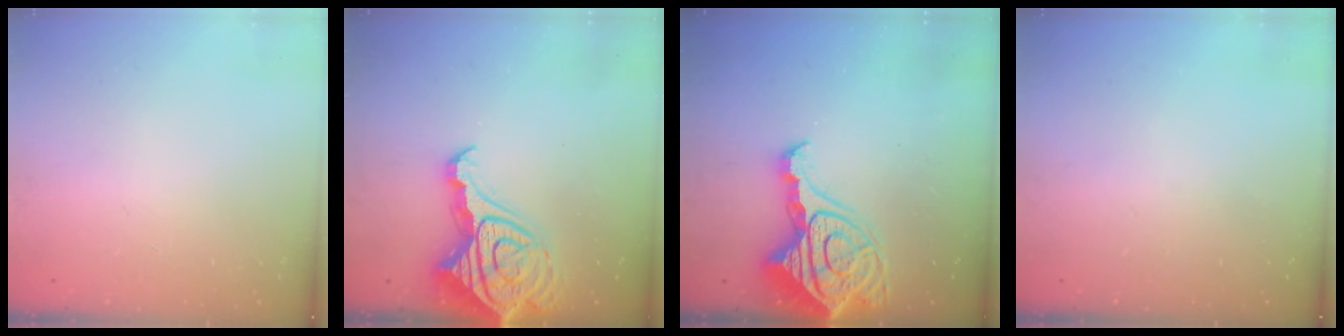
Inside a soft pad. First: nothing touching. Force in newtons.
{"total": 18.5, "press": 18.4, "slide": 1.8}
{"total": 20.3, "press": 20.2, "slide": 1.9}
{"total": 0.0}